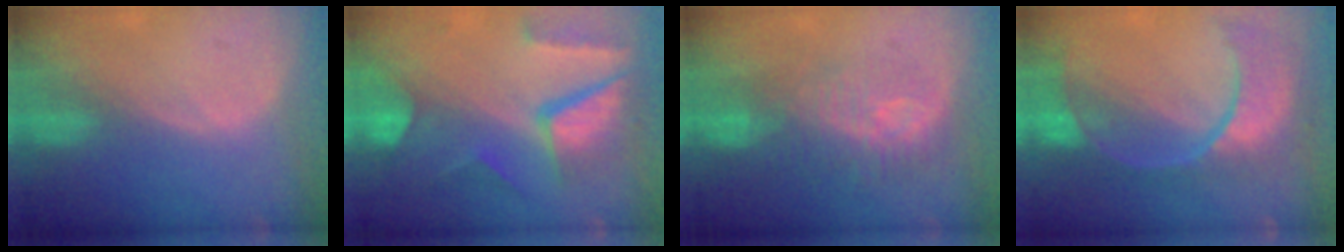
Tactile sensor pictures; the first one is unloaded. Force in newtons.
{"total": 10.5, "press": 8.7, "slide": 6.0}
{"total": 9.7, "press": 8.9, "slide": 3.9}
{"total": 11.1, "press": 9.4, "slide": 6.0}